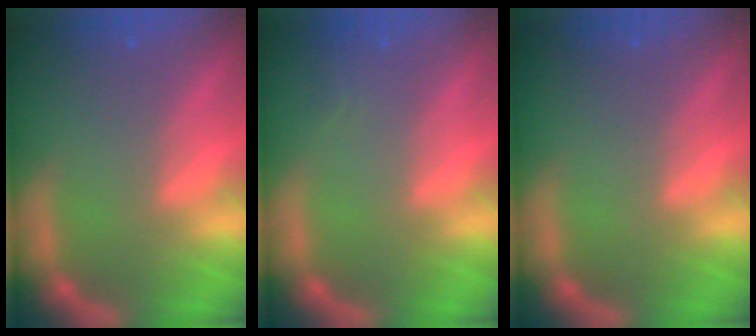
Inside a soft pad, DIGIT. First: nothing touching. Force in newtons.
{"total": 0.9}
{"total": 0.0}